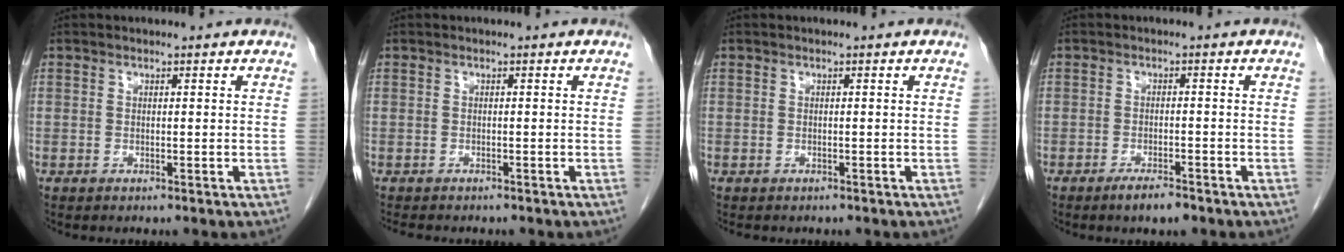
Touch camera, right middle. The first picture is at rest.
{"total": 4.0, "force": [-3.4, 1.3, 1.7], "torque": [-0.027, -0.008, -0.044]}
{"total": 1.3, "force": [-1.1, 0.6, 0.4], "torque": [-0.010, -0.001, -0.014]}
{"total": 3.1, "force": [-2.3, 0.6, 2.0], "torque": [-0.037, -0.003, -0.037]}